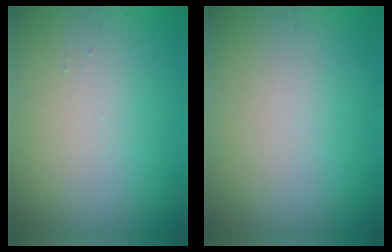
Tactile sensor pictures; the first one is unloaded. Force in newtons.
{"total": 0.0}